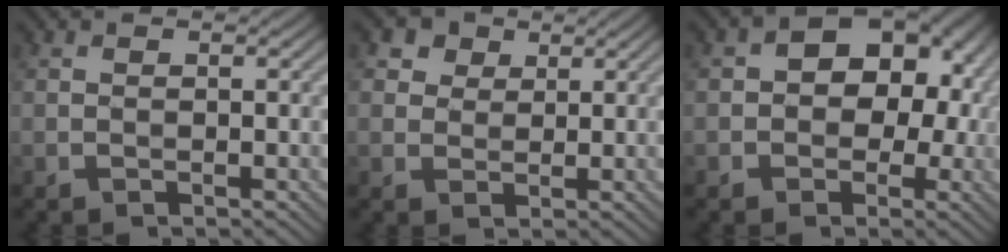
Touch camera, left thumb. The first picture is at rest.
{"total": 4.3, "force": [2.6, 3.0, 1.5], "torque": [-0.041, -0.002, 0.051]}
{"total": 10.7, "force": [0.8, 7.9, 7.1], "torque": [-0.062, 0.021, -0.007]}